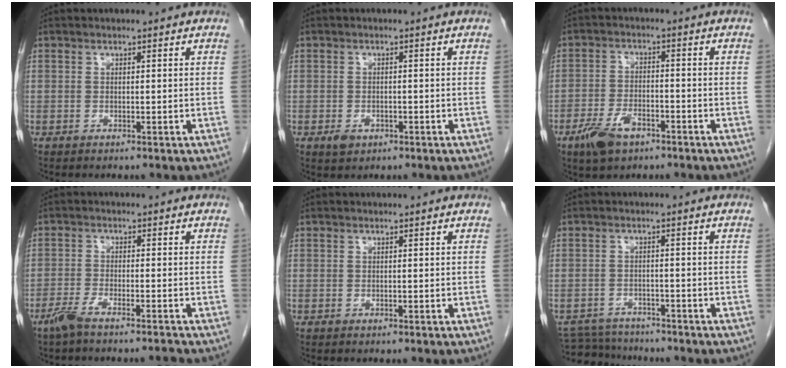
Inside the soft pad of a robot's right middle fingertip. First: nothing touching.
{"total": 2.1, "force": [-1.0, 1.4, 1.2], "torque": [-0.021, 0.001, -0.008]}
{"total": 6.1, "force": [-3.8, 2.8, 3.9], "torque": [-0.083, -0.003, -0.064]}
{"total": 4.0, "force": [-3.5, -0.3, 1.9], "torque": [-0.039, -0.003, -0.069]}
{"total": 0.0}
{"total": 5.9, "force": [-5.7, 1.5, 0.1], "torque": [-0.001, 0.000, -0.094]}